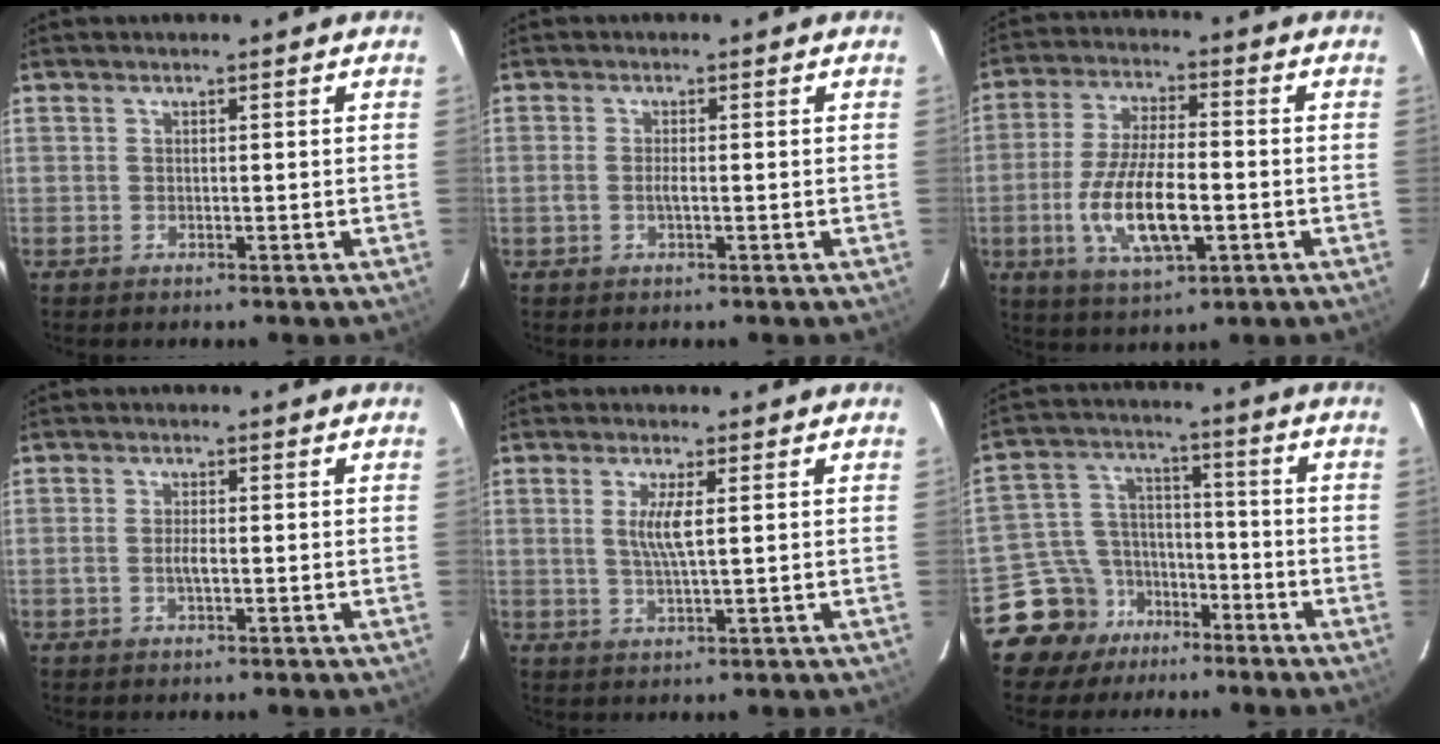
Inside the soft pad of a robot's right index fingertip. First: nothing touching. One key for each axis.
{"total": 1.7, "fx": -0.5, "fy": 0.3, "fz": 1.6, "tx": -0.034, "ty": -0.001, "tz": -0.010}
{"total": 13.6, "fx": -3.6, "fy": 4.8, "fz": 12.2, "tx": -0.250, "ty": -0.013, "tz": -0.061}
{"total": 2.2, "fx": -0.6, "fy": 0.8, "fz": 2.0, "tx": -0.042, "ty": 0.000, "tz": -0.011}
{"total": 4.3, "fx": 0.8, "fy": 0.3, "fz": 4.2, "tx": -0.082, "ty": -0.006, "tz": 0.015}
{"total": 10.5, "fx": -7.4, "fy": 7.4, "fz": 1.1, "tx": -0.047, "ty": 0.049, "tz": -0.123}